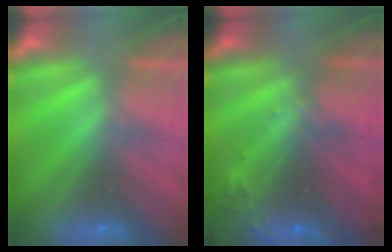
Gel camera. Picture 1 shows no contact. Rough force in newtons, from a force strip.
{"total": 6.7}